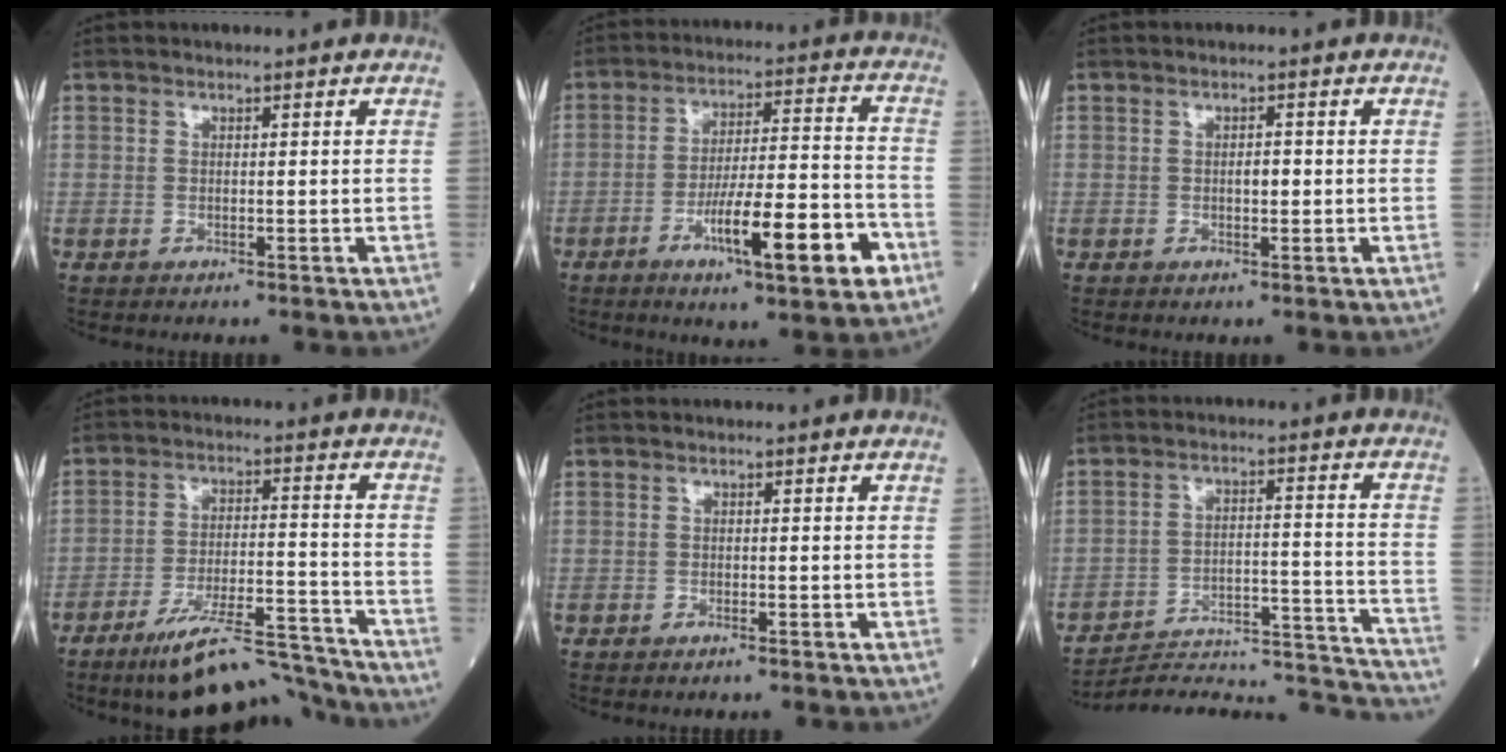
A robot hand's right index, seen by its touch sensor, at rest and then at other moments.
{"total": 14.1, "force": [-6.3, 1.7, 12.5], "torque": [-0.204, 0.002, -0.096]}
{"total": 1.4, "force": [-0.1, 0.6, 1.3], "torque": [-0.020, 0.001, -0.003]}
{"total": 12.6, "force": [-11.3, 1.0, 5.5], "torque": [-0.081, 0.015, -0.189]}
{"total": 1.0, "force": [-0.9, 0.1, 0.5], "torque": [-0.012, -0.001, -0.011]}
{"total": 23.8, "force": [-23.5, 0.0, 4.1], "torque": [-0.022, 0.011, -0.322]}